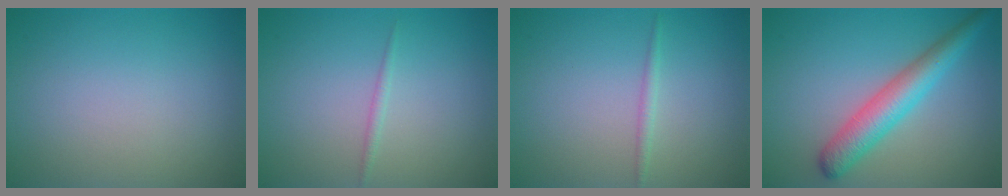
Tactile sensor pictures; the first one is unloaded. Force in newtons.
{"total": 0.7, "press": 0.7, "slide": 0.0}
{"total": 0.9, "press": 0.9, "slide": 0.1}
{"total": 4.7, "press": 4.7, "slide": 0.1}